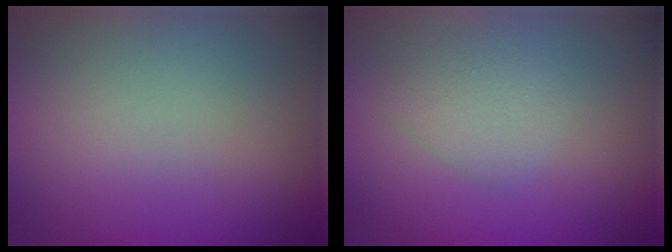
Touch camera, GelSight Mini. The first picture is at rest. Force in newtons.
{"total": 2.1, "press": 2.1, "slide": 0.0}